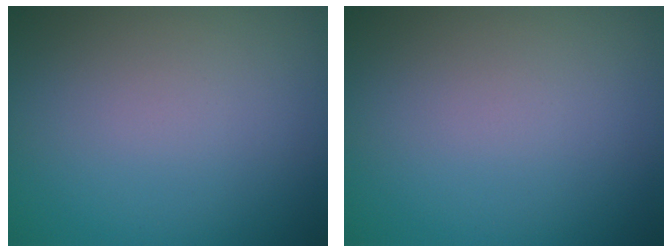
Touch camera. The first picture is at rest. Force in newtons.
{"total": 0.0}